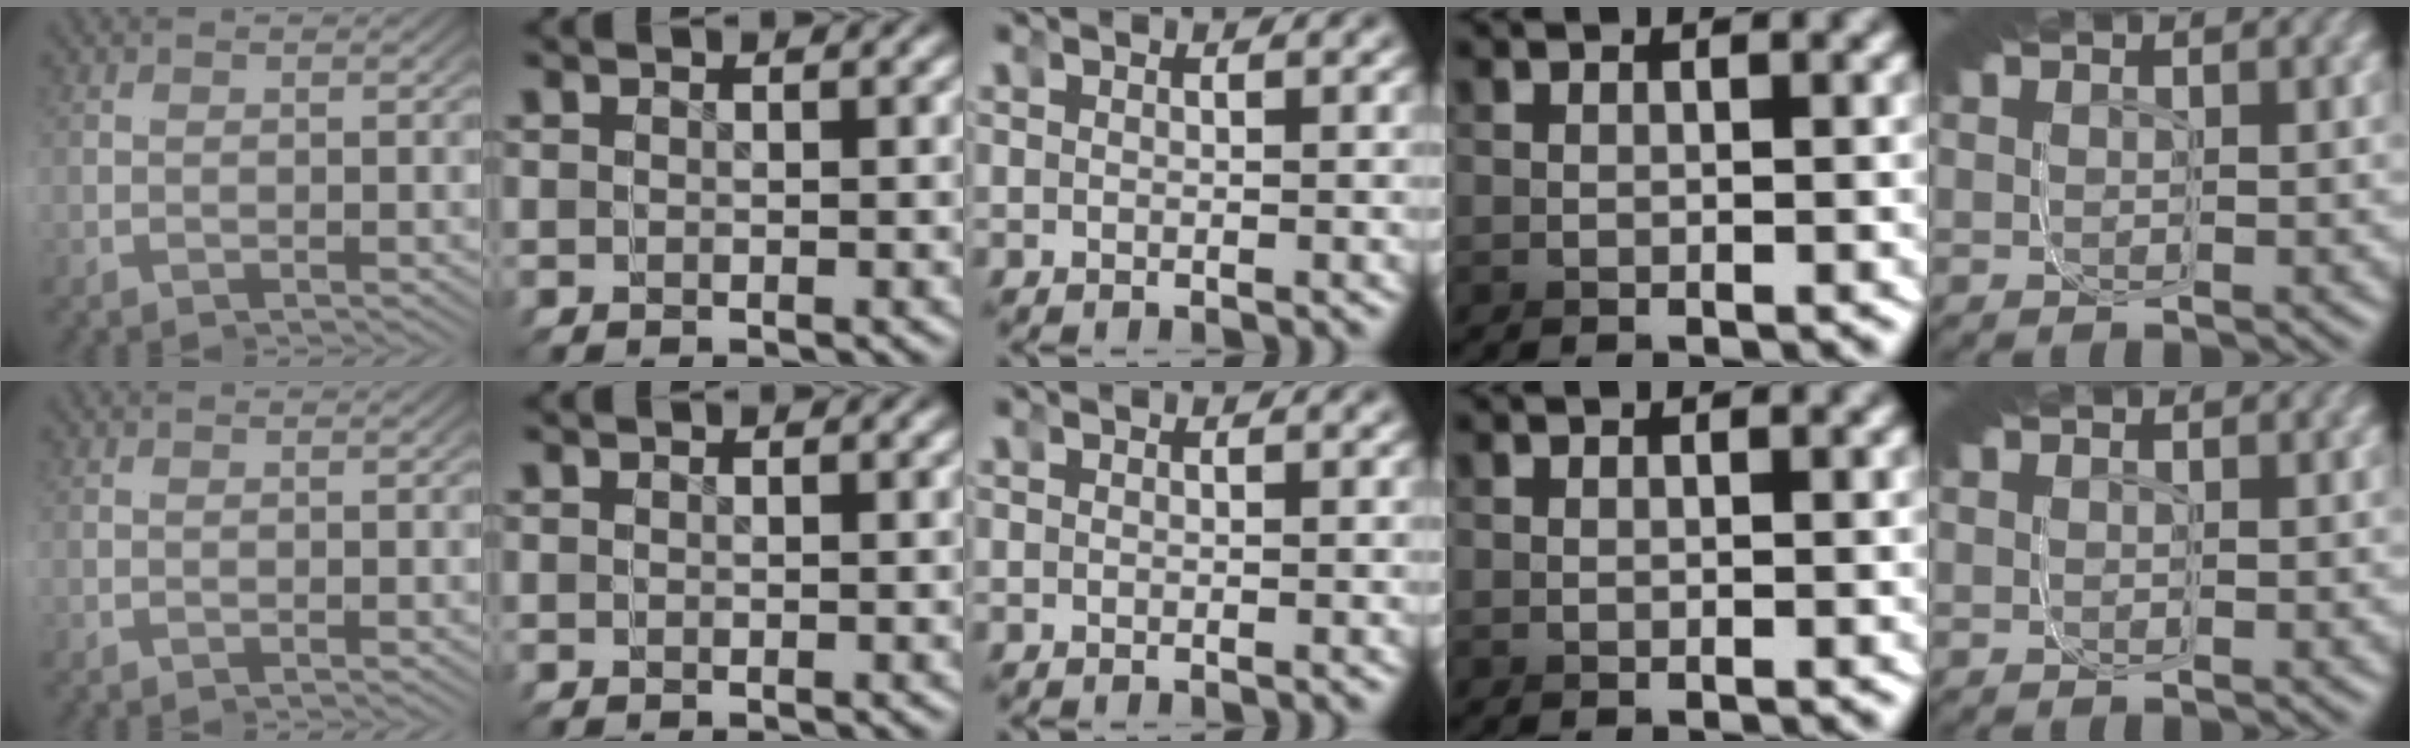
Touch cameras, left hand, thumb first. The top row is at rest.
{}